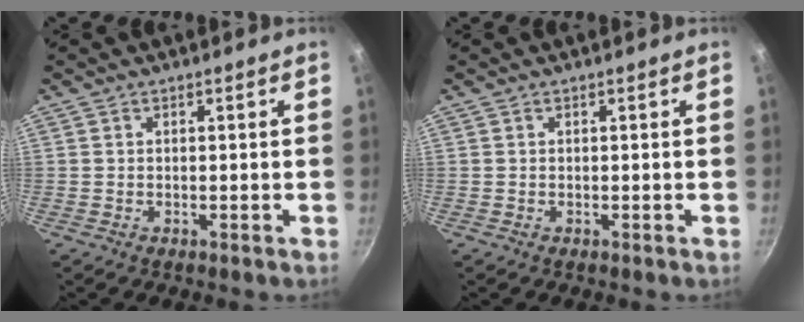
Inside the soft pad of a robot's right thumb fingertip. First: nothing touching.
{"total": 0.0}